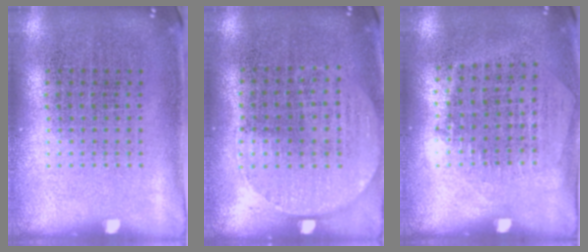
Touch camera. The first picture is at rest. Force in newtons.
{"total": 0.6, "press": 0.4, "slide": 0.5}
{"total": 1.3, "press": 1.1, "slide": 0.6}